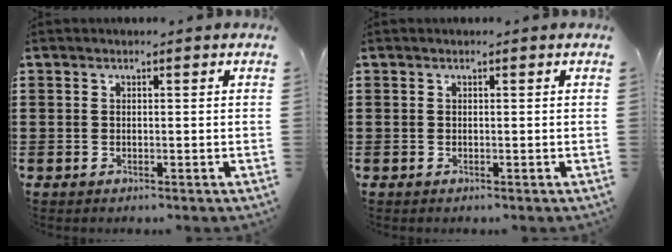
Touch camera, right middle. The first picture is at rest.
{"total": 0.0}